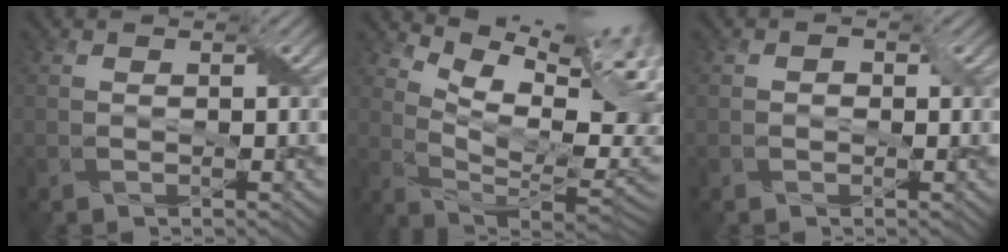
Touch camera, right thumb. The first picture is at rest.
{"total": 15.7, "force": [6.5, 6.0, 12.9], "torque": [-0.187, 0.020, 0.109]}
{"total": 0.9, "force": [-0.2, 0.8, 0.3], "torque": [-0.004, -0.003, -0.006]}